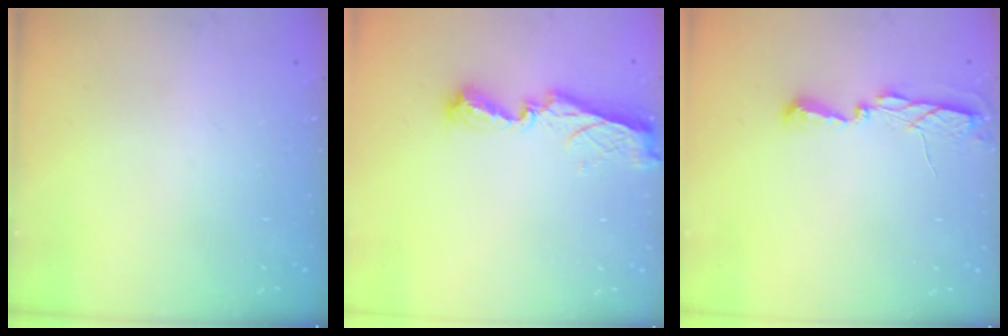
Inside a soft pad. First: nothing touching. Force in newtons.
{"total": 8.5, "press": 8.5, "slide": 0.8}
{"total": 5.5, "press": 5.5, "slide": 0.6}